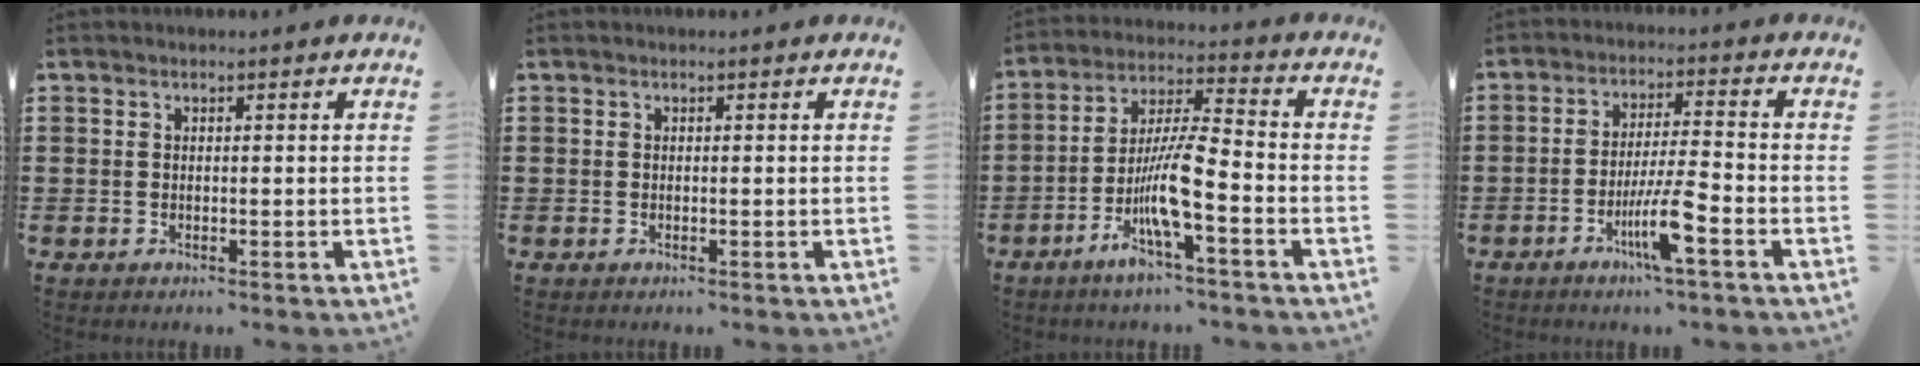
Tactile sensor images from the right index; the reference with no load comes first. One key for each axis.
{"total": 0.0}
{"total": 9.6, "fx": -4.1, "fy": 1.1, "fz": 8.7, "tx": -0.177, "ty": -0.013, "tz": -0.080}
{"total": 7.7, "fx": -3.5, "fy": 0.5, "fz": 6.8, "tx": -0.136, "ty": -0.012, "tz": -0.068}